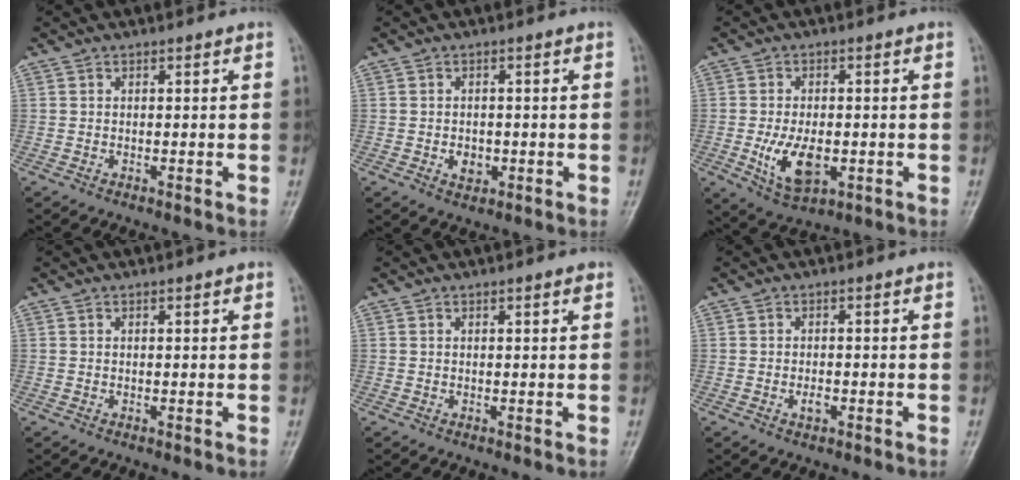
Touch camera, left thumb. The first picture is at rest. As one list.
[{"total": 3.0, "force": [-0.8, 2.3, 1.8], "torque": [-0.017, 0.002, -0.008]}, {"total": 10.2, "force": [-2.3, 5.7, 8.1], "torque": [-0.138, -0.003, -0.027]}, {"total": 0.8, "force": [0.4, 0.2, 0.7], "torque": [-0.011, 0.001, 0.004]}, {"total": 1.0, "force": [0.6, 0.1, 0.8], "torque": [-0.011, -0.001, 0.007]}, {"total": 1.7, "force": [-0.6, 1.0, 1.3], "torque": [-0.019, 0.004, -0.011]}]